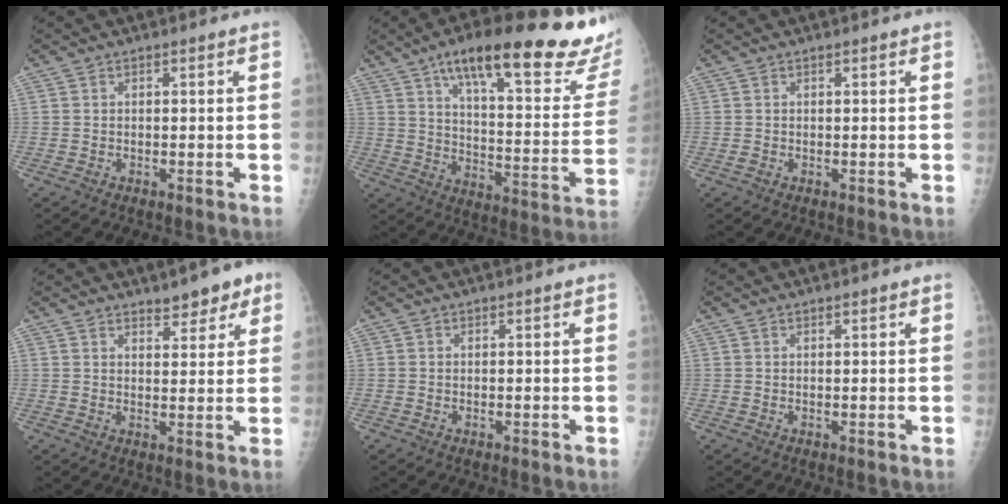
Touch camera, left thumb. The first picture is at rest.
{"total": 29.6, "force": [19.5, 7.2, 21.1], "torque": [-0.270, -0.052, 0.272]}
{"total": 0.5, "force": [0.1, 0.4, 0.4], "torque": [-0.004, 0.004, 0.004]}
{"total": 5.4, "force": [3.8, 2.3, 3.2], "torque": [-0.016, -0.021, 0.052]}
{"total": 0.0}
{"total": 0.5, "force": [0.4, 0.1, 0.3], "torque": [-0.006, -0.001, 0.006]}